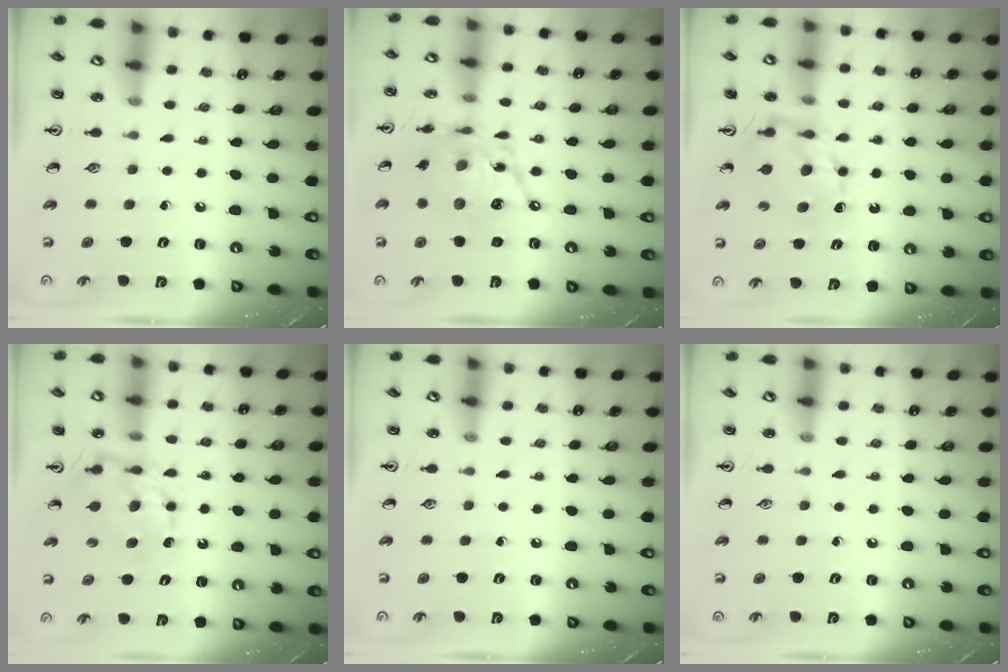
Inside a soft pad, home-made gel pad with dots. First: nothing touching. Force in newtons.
{"total": 13.3, "press": 13.3, "slide": 1.2}
{"total": 7.0, "press": 7.0, "slide": 0.6}
{"total": 7.3, "press": 7.3, "slide": 0.3}
{"total": 0.0}
{"total": 0.0}